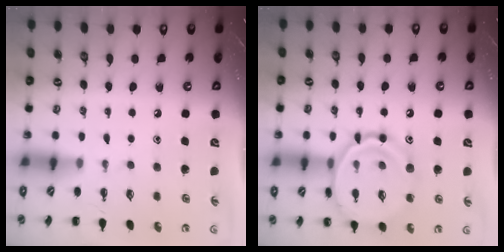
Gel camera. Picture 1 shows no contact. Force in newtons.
{"total": 15.8, "press": 15.7, "slide": 1.2}